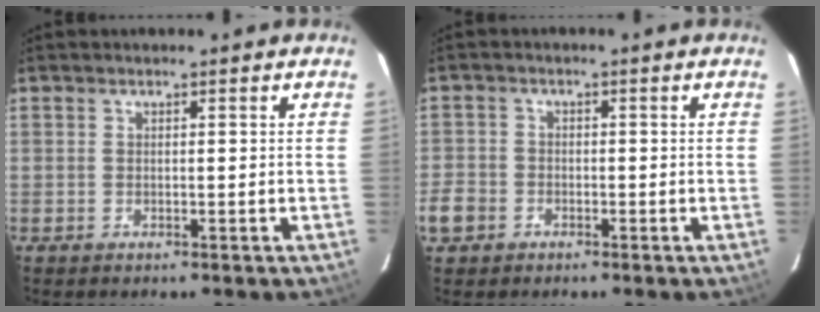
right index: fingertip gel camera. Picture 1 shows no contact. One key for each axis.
{"total": 5.3, "fx": -2.6, "fy": 4.4, "fz": 1.6, "tx": -0.040, "ty": 0.011, "tz": -0.045}